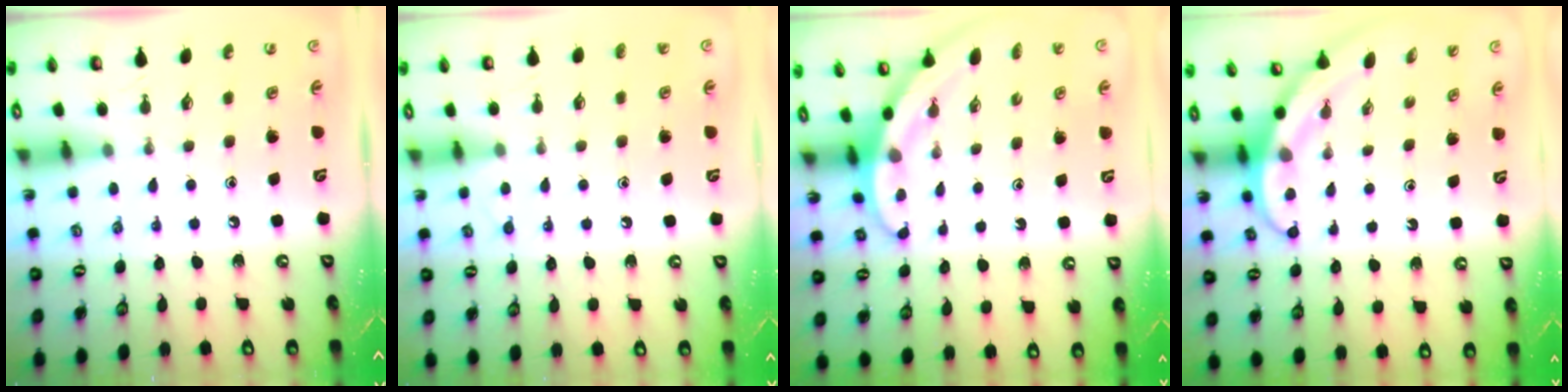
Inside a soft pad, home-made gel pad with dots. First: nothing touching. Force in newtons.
{"total": 6.1, "press": 6.1, "slide": 0.6}
{"total": 3.2, "press": 3.2, "slide": 0.2}
{"total": 3.7, "press": 3.7, "slide": 0.3}